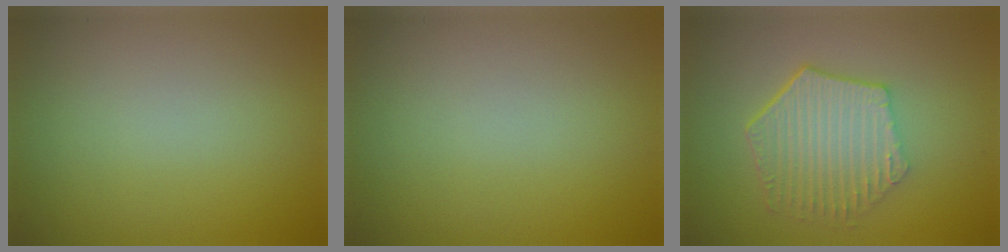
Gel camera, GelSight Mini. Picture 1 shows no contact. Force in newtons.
{"total": 0.0}
{"total": 5.7, "press": 4.3, "slide": 3.8}